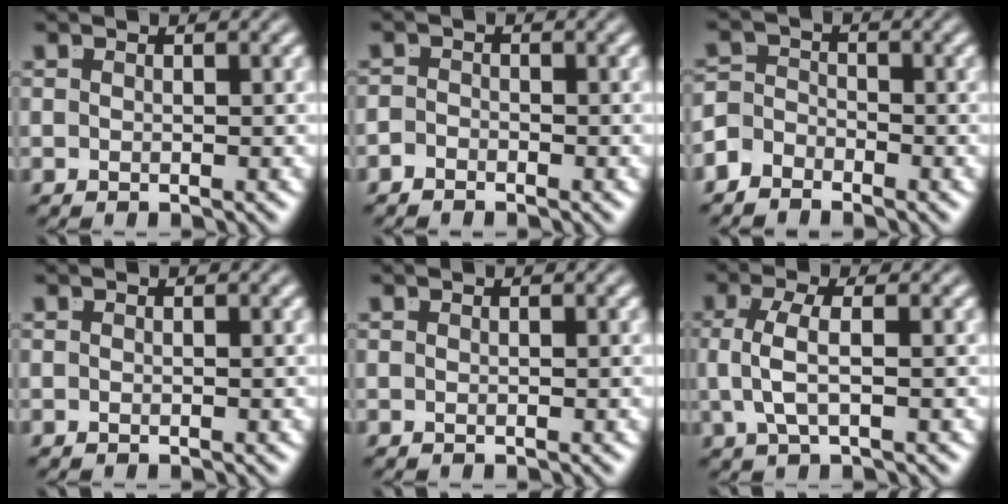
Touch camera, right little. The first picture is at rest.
{"total": 1.4, "force": [-1.4, -0.1, -0.3], "torque": [0.006, -0.016, -0.020]}
{"total": 3.9, "force": [-2.5, 2.9, 0.9], "torque": [-0.016, -0.020, -0.041]}
{"total": 0.0}
{"total": 0.0}
{"total": 3.2, "force": [0.2, 0.8, 3.1], "torque": [-0.072, -0.004, 0.010]}